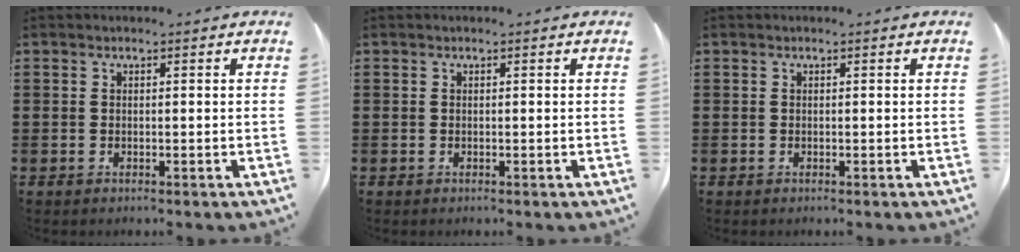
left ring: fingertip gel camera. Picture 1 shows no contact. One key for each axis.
{"total": 0.0}
{"total": 0.0}